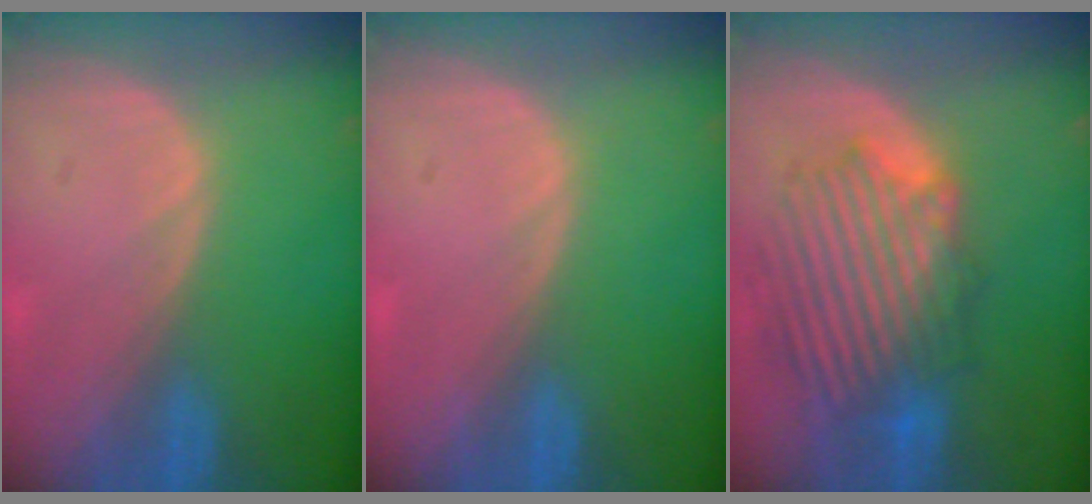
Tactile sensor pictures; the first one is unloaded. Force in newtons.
{"total": 0.0}
{"total": 9.3, "press": 9.3, "slide": 0.2}